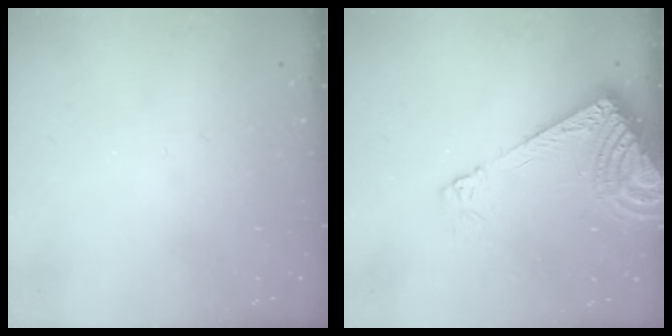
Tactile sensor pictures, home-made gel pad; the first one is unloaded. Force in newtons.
{"total": 14.2, "press": 14.1, "slide": 2.0}